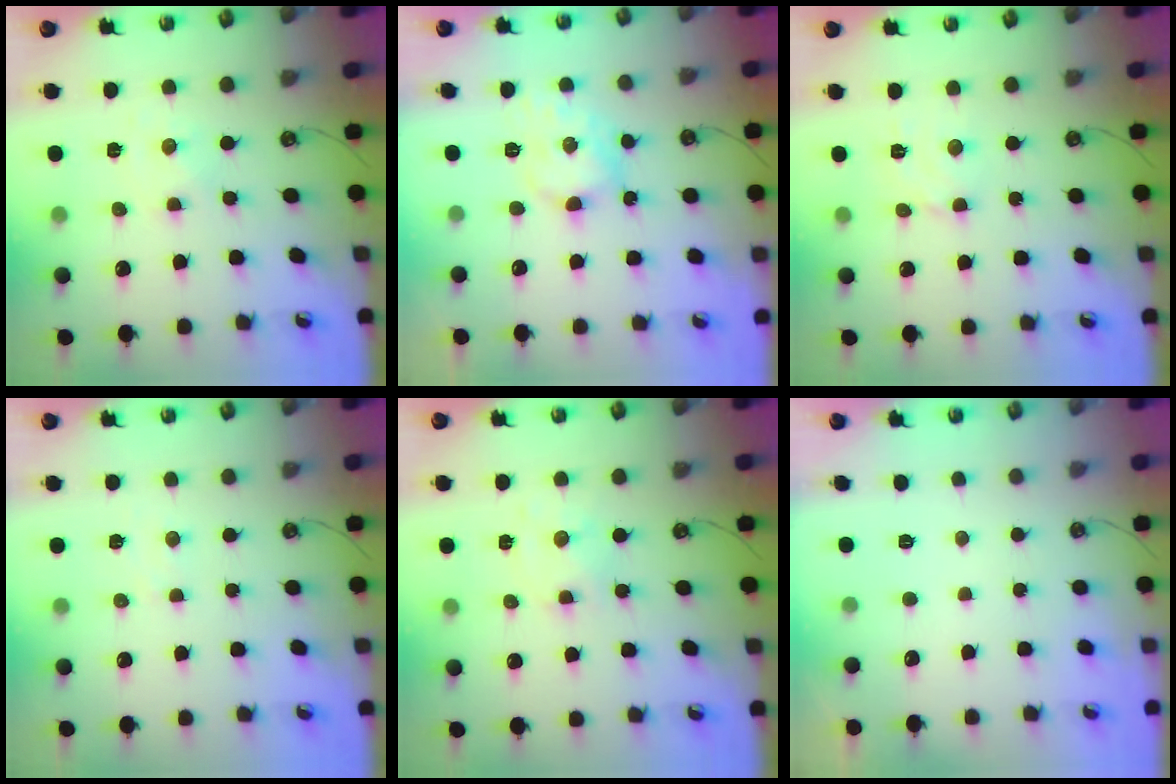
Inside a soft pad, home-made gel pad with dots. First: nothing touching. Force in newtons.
{"total": 9.2, "press": 9.2, "slide": 0.2}
{"total": 4.2, "press": 4.1, "slide": 0.6}
{"total": 4.0, "press": 3.9, "slide": 0.5}
{"total": 2.4, "press": 2.3, "slide": 0.5}
{"total": 0.0}